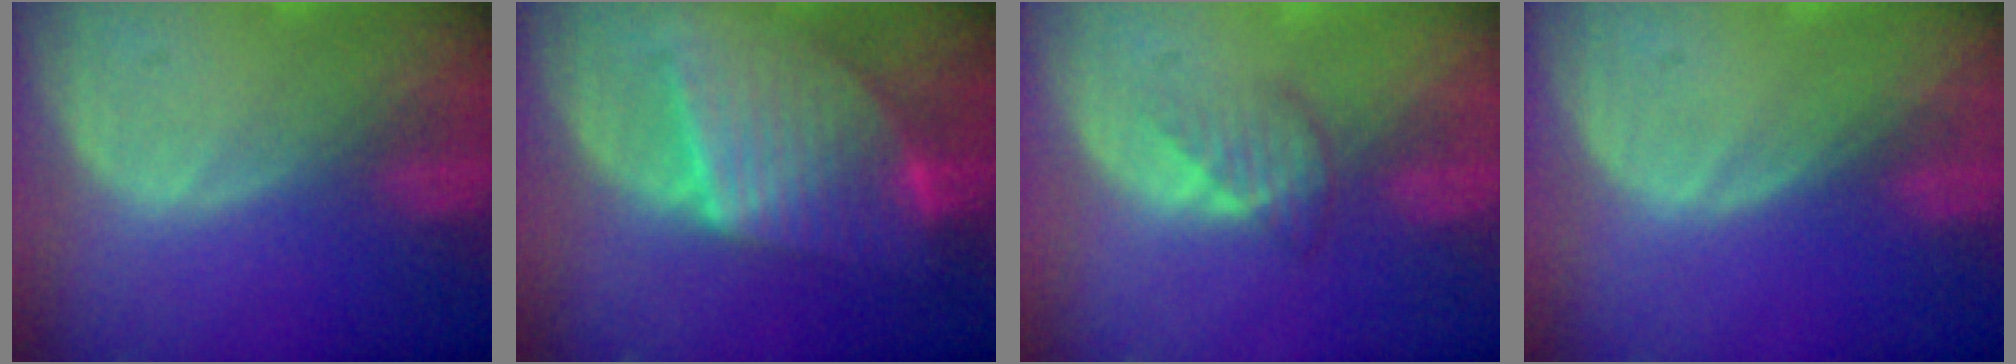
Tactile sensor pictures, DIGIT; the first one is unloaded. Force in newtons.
{"total": 9.1, "press": 9.1, "slide": 0.4}
{"total": 2.7, "press": 2.6, "slide": 0.5}
{"total": 0.0}